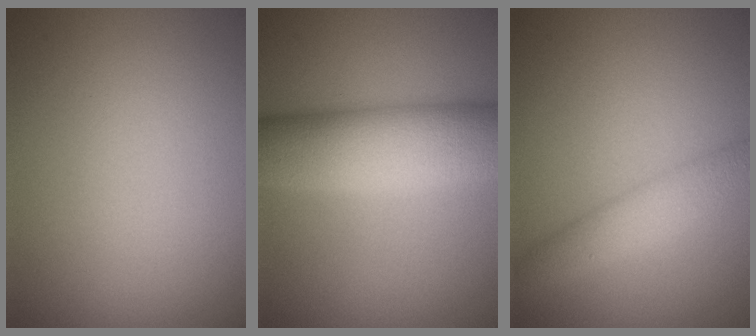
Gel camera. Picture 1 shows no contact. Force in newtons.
{"total": 9.4, "press": 9.4, "slide": 0.3}
{"total": 3.3, "press": 3.3, "slide": 0.1}